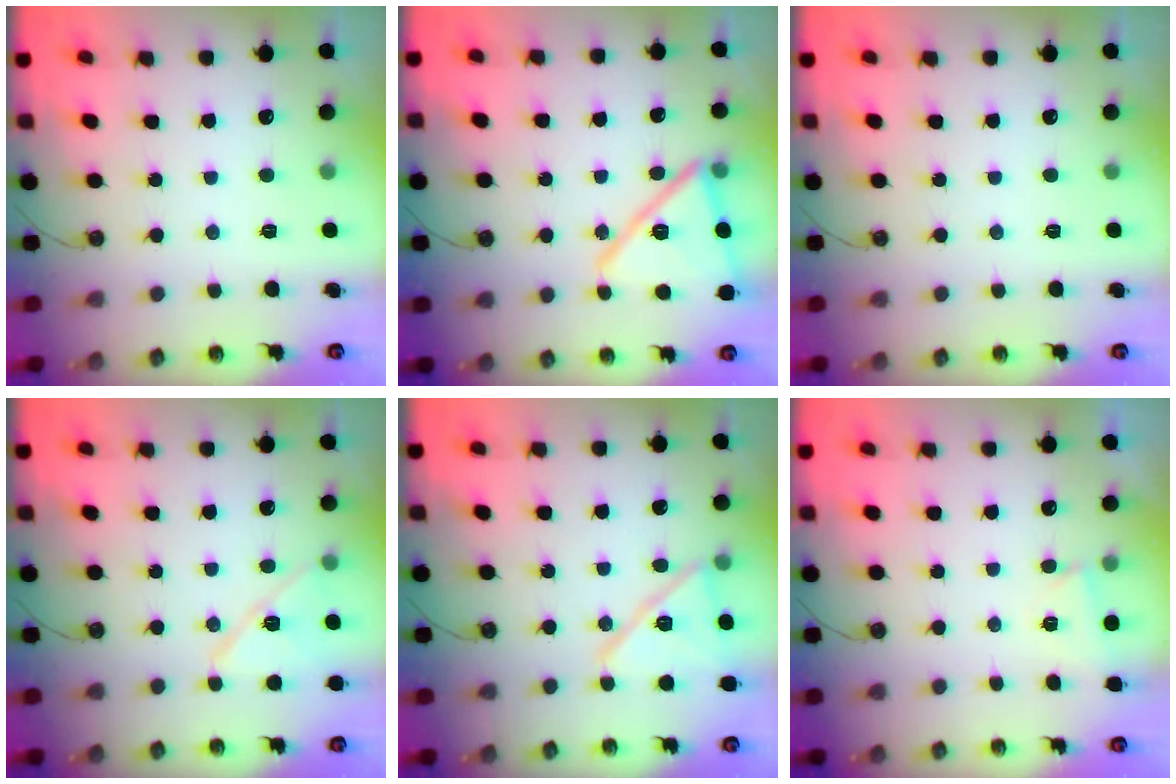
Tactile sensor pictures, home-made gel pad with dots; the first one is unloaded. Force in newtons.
{"total": 17.6, "press": 17.6, "slide": 1.5}
{"total": 0.0}
{"total": 11.4, "press": 11.4, "slide": 0.8}
{"total": 15.5, "press": 13.2, "slide": 8.3}
{"total": 2.7, "press": 2.4, "slide": 1.2}